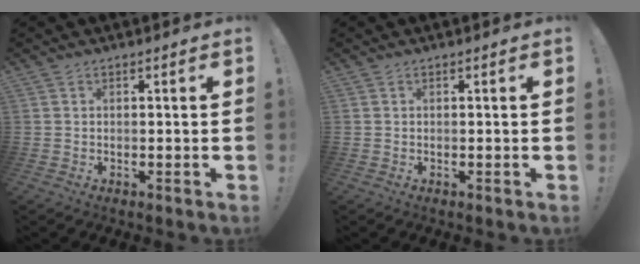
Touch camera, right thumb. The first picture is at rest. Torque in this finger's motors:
{"motor_torque": [0.00, 0.00, 0.00, 0.00, 0.00]}